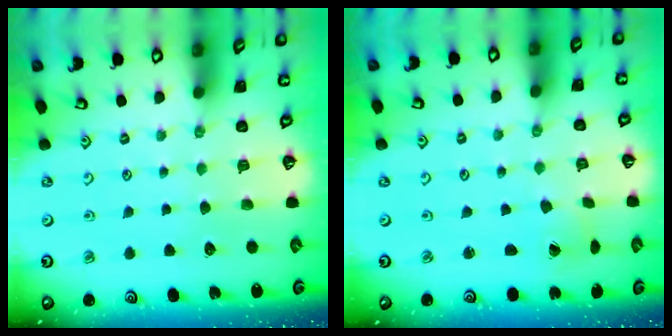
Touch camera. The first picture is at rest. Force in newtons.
{"total": 1.6, "press": 1.5, "slide": 0.1}